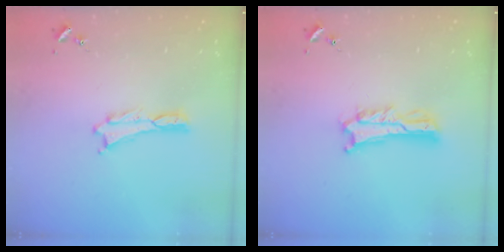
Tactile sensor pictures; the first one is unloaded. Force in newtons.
{"total": 3.1, "press": 3.1, "slide": 0.4}